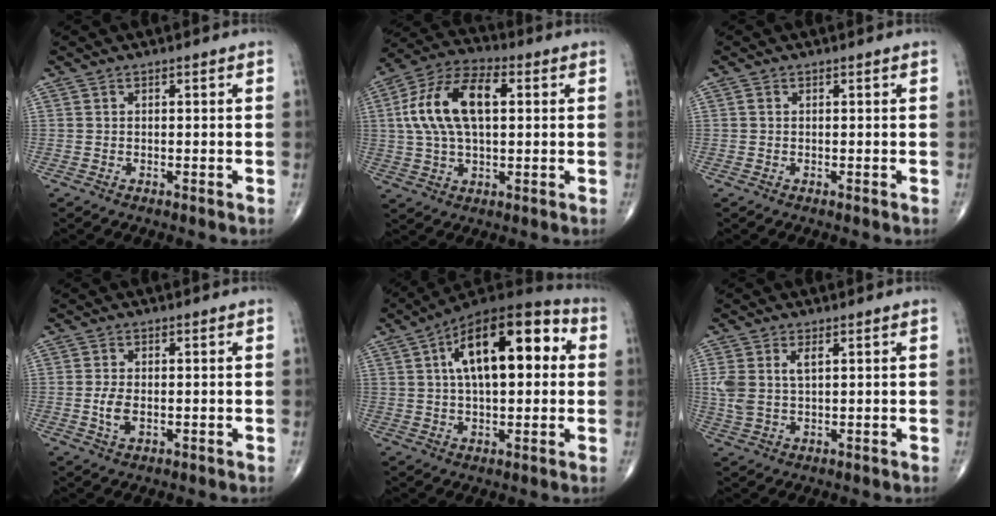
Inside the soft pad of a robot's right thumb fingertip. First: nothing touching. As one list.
[{"total": 15.8, "force": [2.7, 8.1, 13.2], "torque": [-0.259, 0.025, 0.046]}, {"total": 0.0}, {"total": 3.5, "force": [-0.4, 1.8, 2.9], "torque": [-0.063, -0.005, -0.007]}, {"total": 19.6, "force": [4.1, 9.3, 16.8], "torque": [-0.240, 0.029, 0.052]}, {"total": 5.5, "force": [1.5, 2.8, 4.5], "torque": [-0.111, 0.006, 0.037]}]